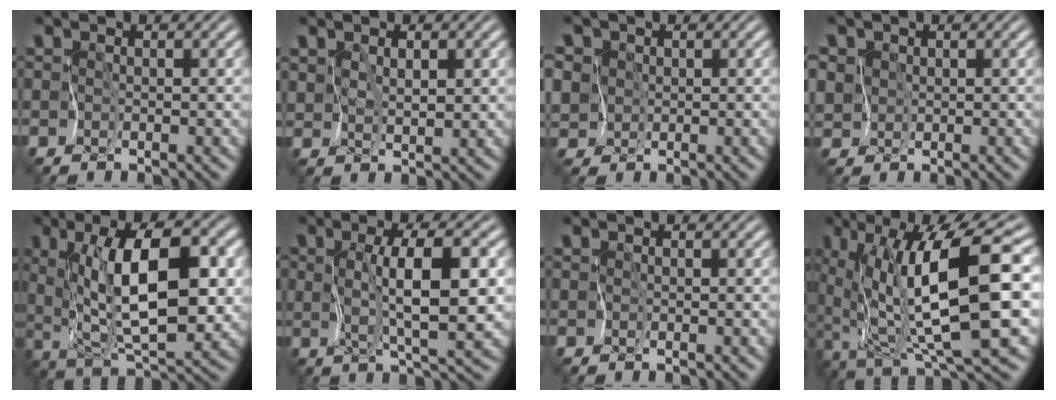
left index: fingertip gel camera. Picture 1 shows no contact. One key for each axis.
{"total": 2.0, "fx": 1.3, "fy": 0.8, "fz": 1.3, "tx": -0.025, "ty": -0.002, "tz": 0.033}
{"total": 7.2, "fx": 2.8, "fy": 6.1, "fz": 2.7, "tx": -0.062, "ty": 0.032, "tz": 0.017}
{"total": 5.4, "fx": 2.4, "fy": 4.4, "fz": 1.9, "tx": -0.043, "ty": 0.030, "tz": 0.020}
{"total": 10.2, "fx": 2.3, "fy": 3.5, "fz": 9.3, "tx": -0.148, "ty": 0.005, "tz": 0.043}
{"total": 5.9, "fx": 1.1, "fy": 1.3, "fz": 5.6, "tx": -0.097, "ty": 0.000, "tz": 0.026}
{"total": 0.0}
{"total": 11.7, "fx": 1.6, "fy": 2.1, "fz": 11.4, "tx": -0.188, "ty": -0.001, "tz": 0.038}